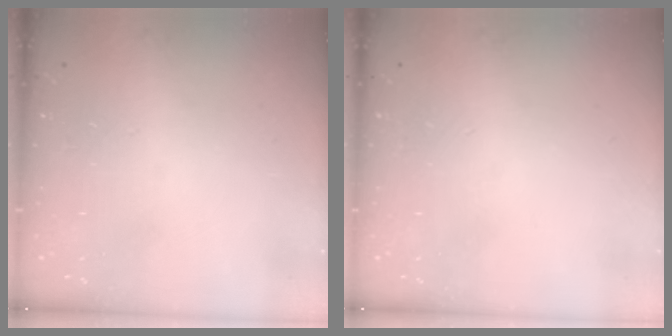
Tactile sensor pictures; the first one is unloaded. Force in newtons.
{"total": 0.0}